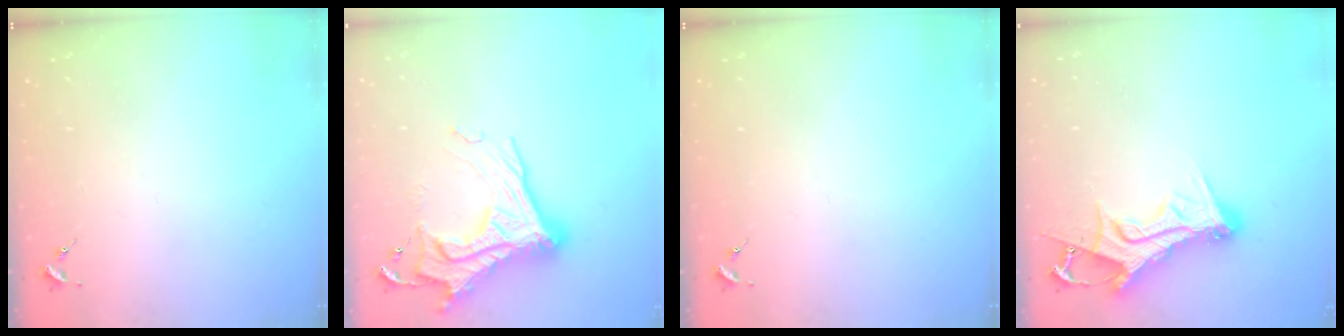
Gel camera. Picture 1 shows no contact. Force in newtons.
{"total": 20.8, "press": 20.7, "slide": 1.7}
{"total": 0.0}
{"total": 14.0, "press": 14.0, "slide": 1.2}